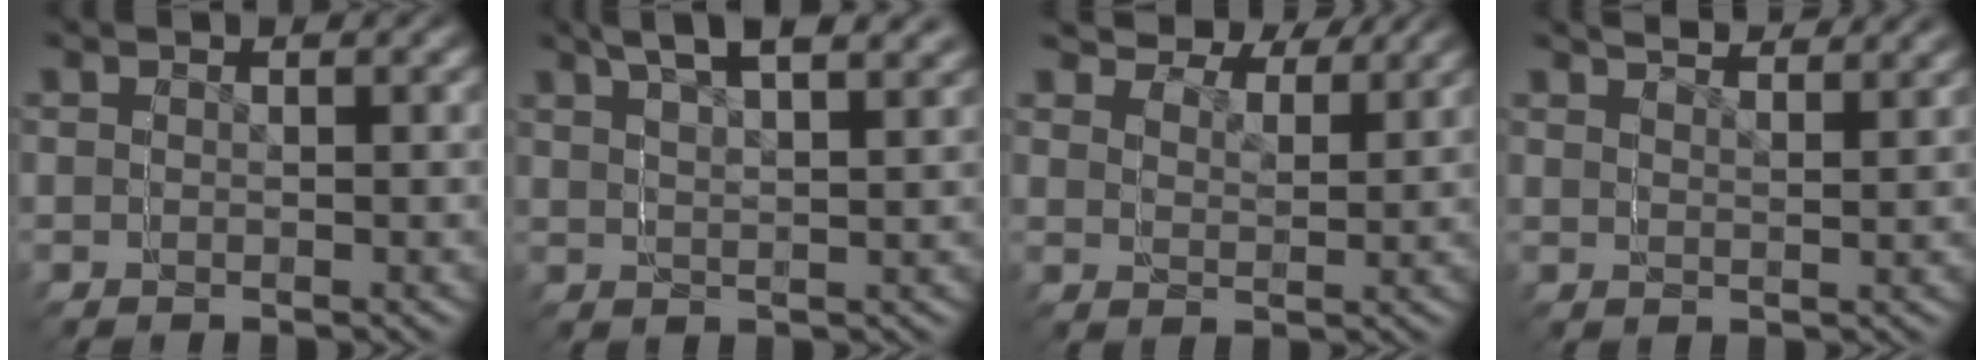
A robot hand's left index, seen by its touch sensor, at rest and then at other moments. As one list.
[{"total": 3.0, "force": [3.0, -0.2, 0.4], "torque": [-0.016, 0.013, 0.042]}, {"total": 4.5, "force": [3.5, 2.8, 0.7], "torque": [-0.012, 0.002, 0.046]}, {"total": 2.6, "force": [2.5, 0.6, 0.5], "torque": [-0.005, 0.009, 0.039]}]